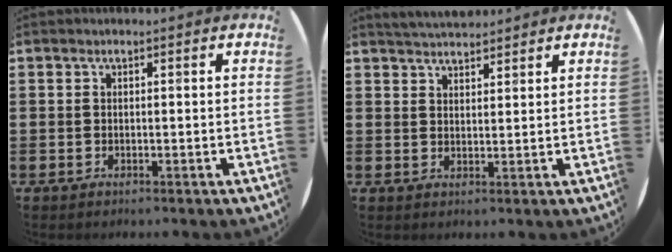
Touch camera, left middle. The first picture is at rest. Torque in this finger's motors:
{"motor_torque": [0.23, -0.20, 0.01, 0.05]}